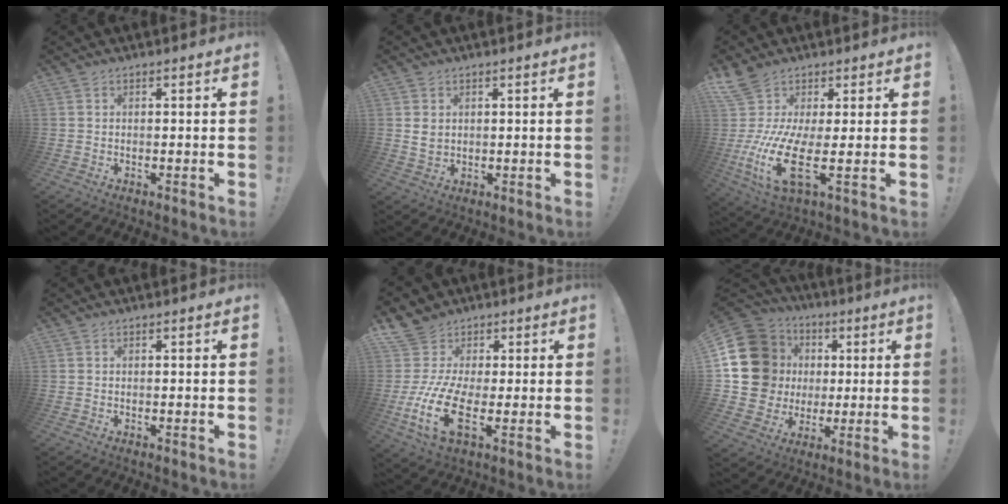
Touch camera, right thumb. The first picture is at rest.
{"total": 3.5, "force": [1.2, 2.7, 1.8], "torque": [-0.021, 0.000, 0.023]}
{"total": 15.5, "force": [2.4, 5.5, 14.3], "torque": [-0.323, -0.048, 0.041]}
{"total": 0.0}
{"total": 16.2, "force": [-1.8, 10.8, 12.0], "torque": [-0.239, -0.008, -0.028]}
{"total": 20.4, "force": [3.7, 17.9, 9.1], "torque": [-0.161, -0.006, 0.108]}